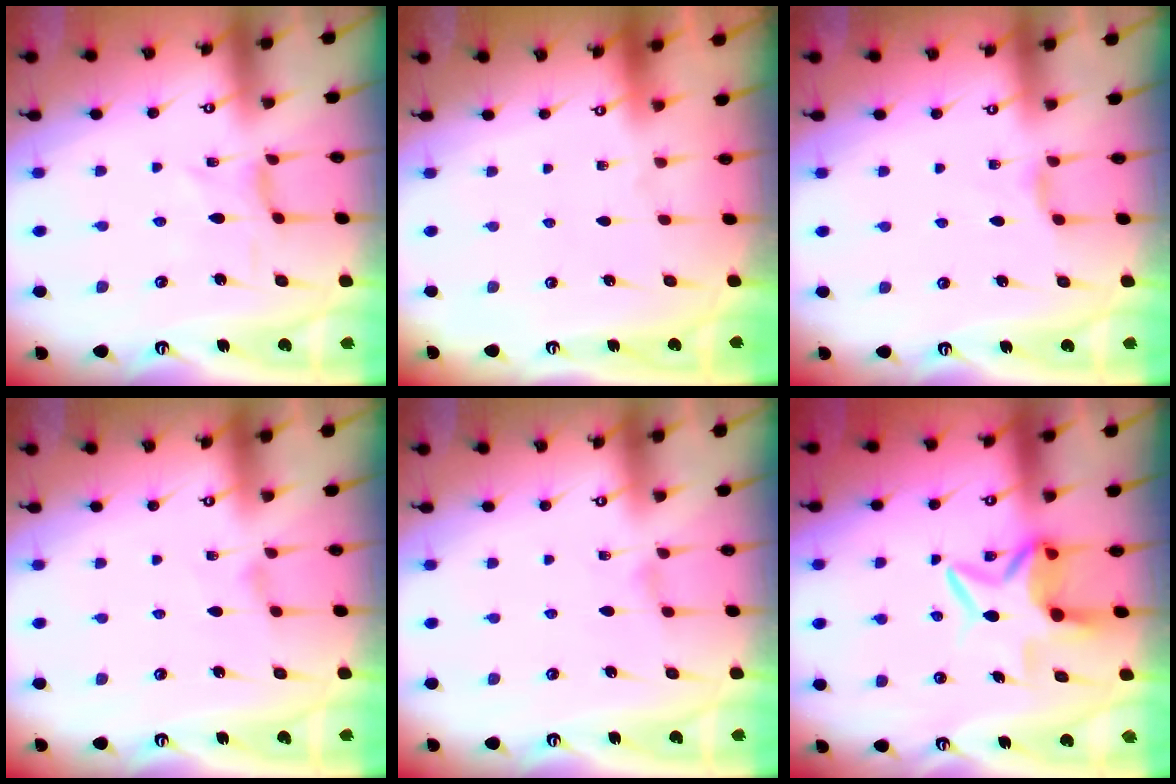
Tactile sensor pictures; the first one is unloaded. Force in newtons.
{"total": 0.0}
{"total": 2.2, "press": 2.2, "slide": 0.4}
{"total": 1.5, "press": 1.4, "slide": 0.4}
{"total": 1.8, "press": 1.8, "slide": 0.3}
{"total": 7.0, "press": 6.9, "slide": 1.2}